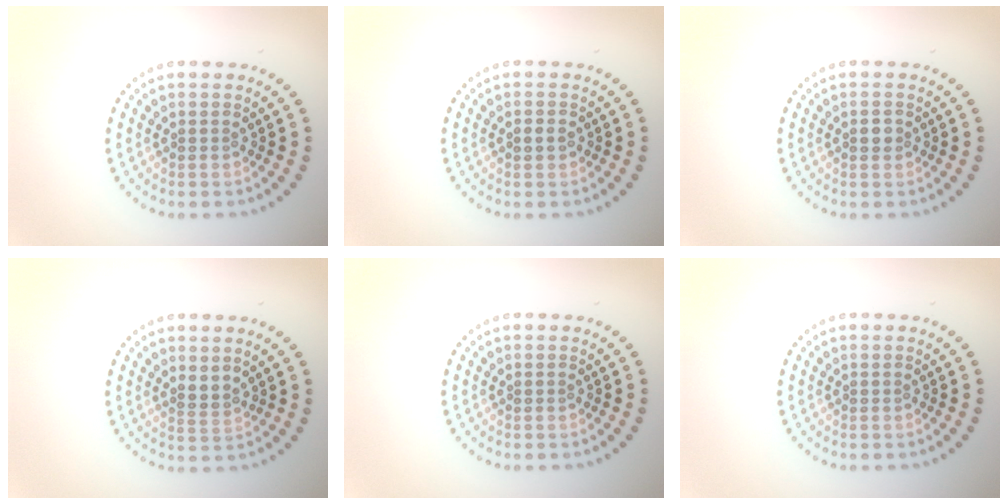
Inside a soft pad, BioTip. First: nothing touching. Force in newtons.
{"total": 1.1, "press": 1.1, "slide": 0.1}
{"total": 1.0, "press": 0.9, "slide": 0.3}
{"total": 1.6, "press": 1.3, "slide": 1.0}
{"total": 0.0}
{"total": 0.0}